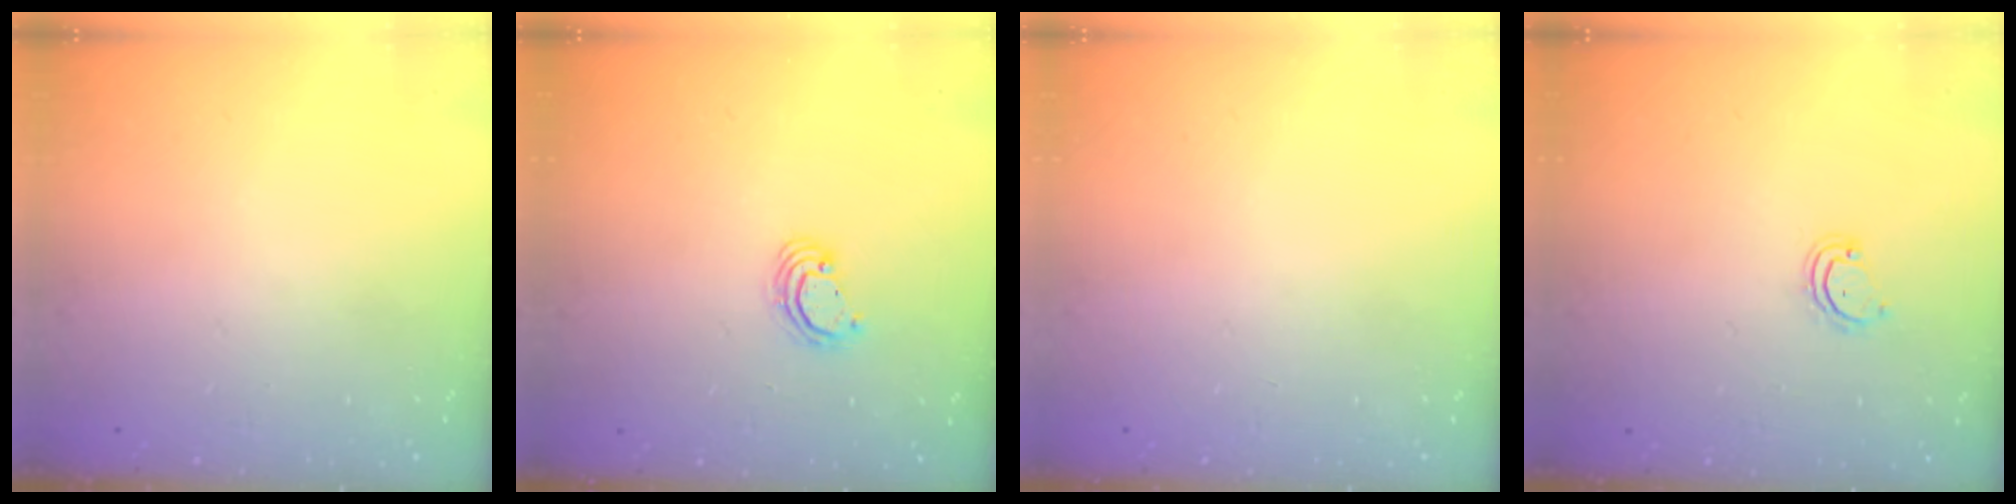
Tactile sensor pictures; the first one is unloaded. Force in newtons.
{"total": 3.6, "press": 3.6, "slide": 0.4}
{"total": 0.0}
{"total": 2.9, "press": 2.9, "slide": 0.3}